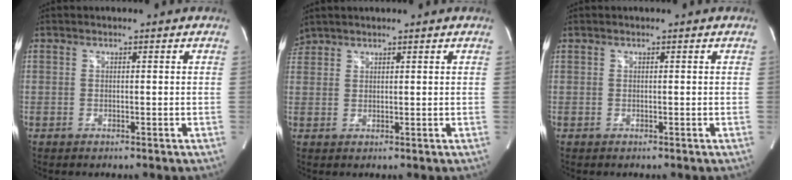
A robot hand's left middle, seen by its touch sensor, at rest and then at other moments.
{"total": 2.5, "force": [2.4, 0.6, 0.1], "torque": [-0.007, 0.022, 0.048]}
{"total": 0.0}